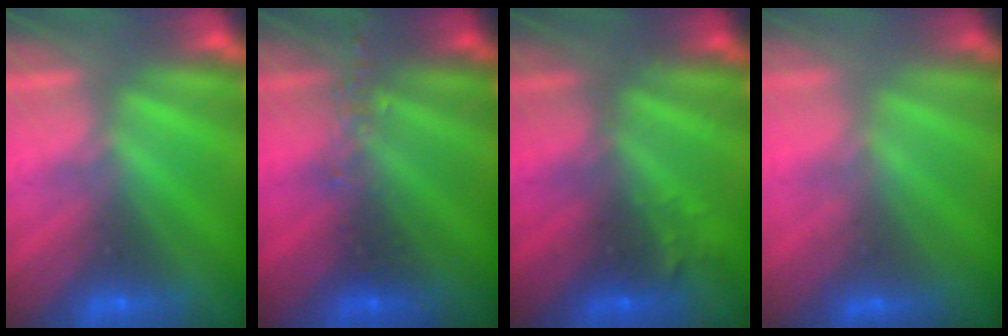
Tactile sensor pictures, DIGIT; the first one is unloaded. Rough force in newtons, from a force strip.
{"total": 2.4}
{"total": 2.8}
{"total": 1.2}